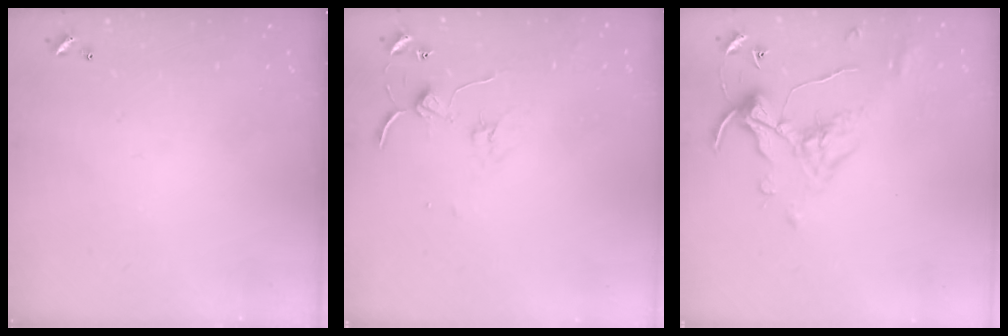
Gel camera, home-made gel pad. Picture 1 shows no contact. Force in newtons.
{"total": 1.4, "press": 1.3, "slide": 0.2}
{"total": 1.1, "press": 0.6, "slide": 0.9}